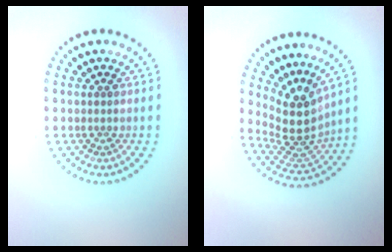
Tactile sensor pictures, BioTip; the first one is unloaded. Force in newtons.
{"total": 4.7, "press": 3.5, "slide": 3.2}